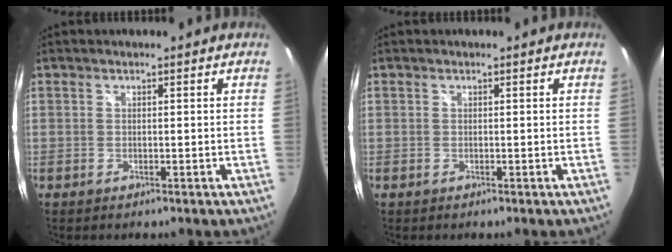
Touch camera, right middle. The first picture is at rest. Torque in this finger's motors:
{"motor_torque": [0.02, -0.03, 0.00, 0.00]}